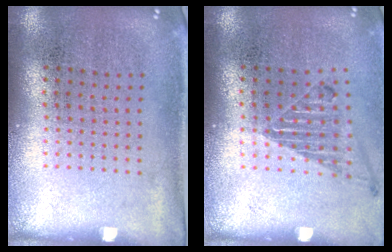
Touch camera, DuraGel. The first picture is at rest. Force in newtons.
{"total": 1.1, "press": 1.1, "slide": 0.2}